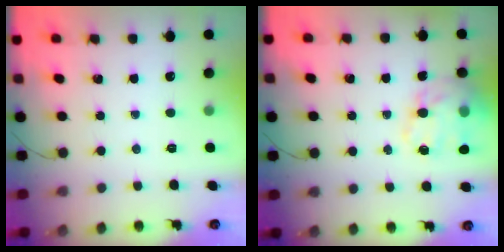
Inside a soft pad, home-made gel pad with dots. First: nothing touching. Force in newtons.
{"total": 17.7, "press": 17.3, "slide": 3.6}